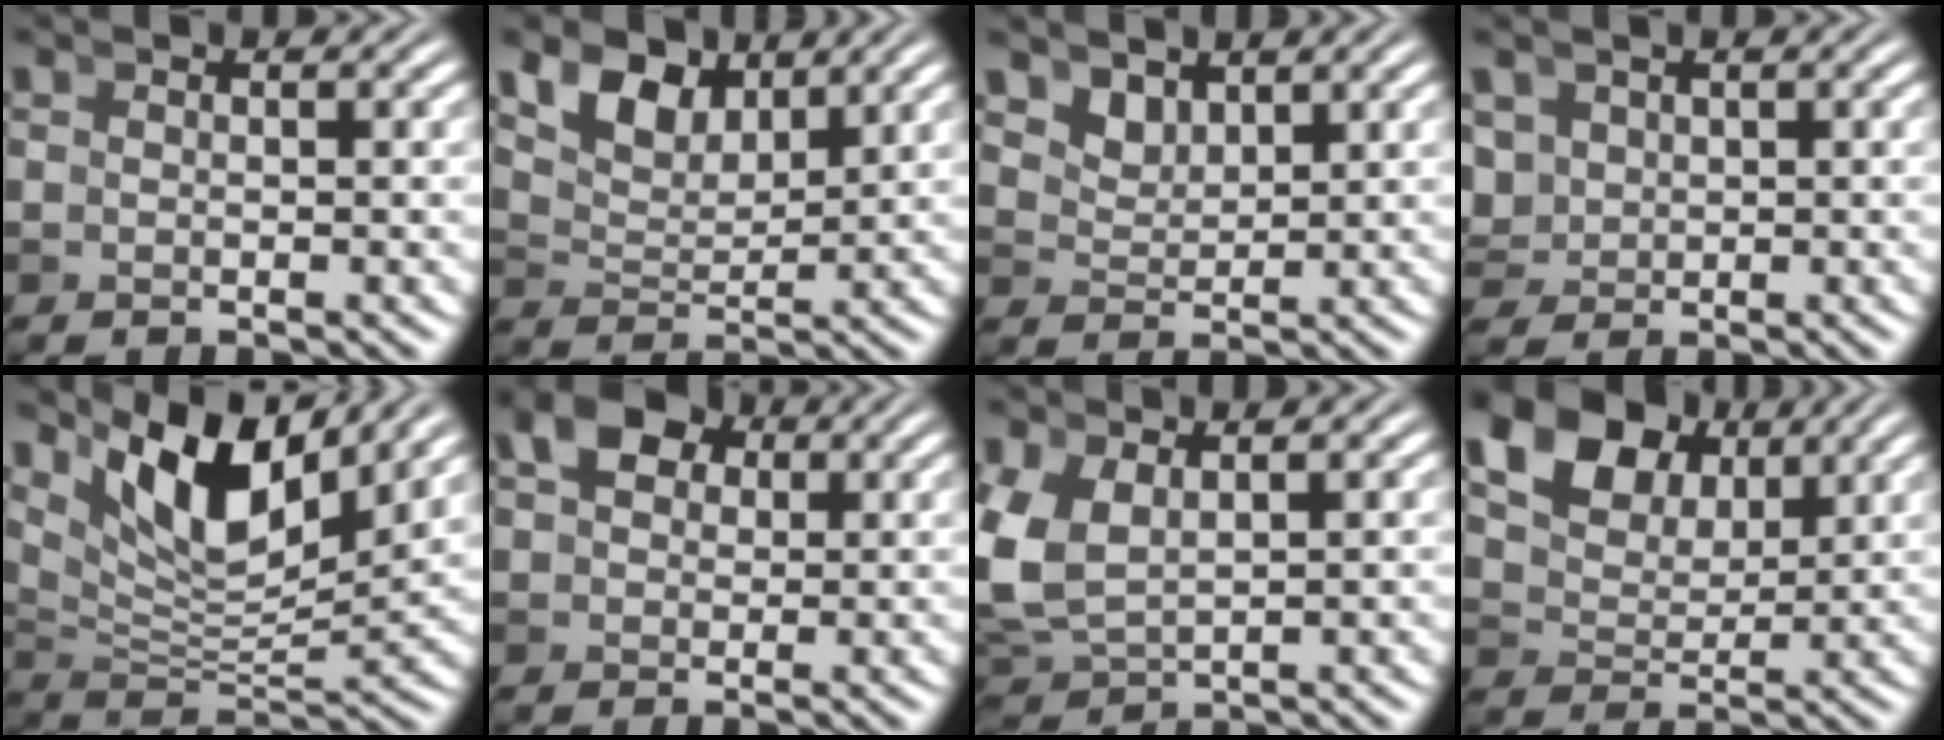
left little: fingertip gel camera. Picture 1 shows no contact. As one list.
[{"total": 5.0, "force": [3.1, 2.9, 2.6], "torque": [-0.052, -0.006, 0.056]}, {"total": 2.4, "force": [2.0, 1.0, 0.8], "torque": [-0.020, -0.007, 0.042]}, {"total": 3.8, "force": [0.5, 3.5, 1.4], "torque": [-0.054, -0.020, 0.024]}, {"total": 8.5, "force": [5.1, 3.2, 6.1], "torque": [-0.098, 0.008, 0.087]}, {"total": 6.7, "force": [2.6, 5.2, 3.4], "torque": [-0.054, 0.016, 0.031]}, {"total": 5.9, "force": [0.3, 4.9, 3.3], "torque": [-0.107, -0.016, 0.021]}, {"total": 9.2, "force": [4.8, 6.3, 4.7], "torque": [-0.086, 0.013, 0.069]}]